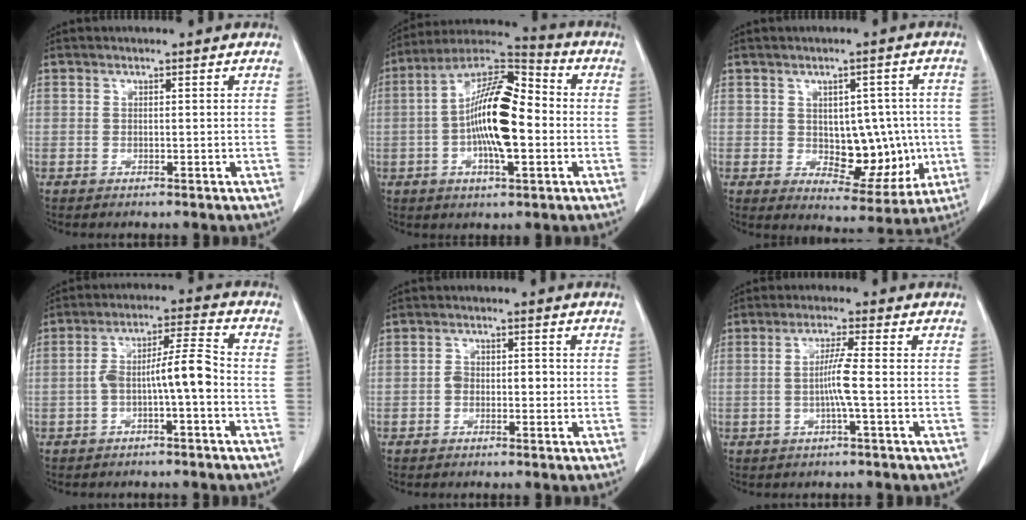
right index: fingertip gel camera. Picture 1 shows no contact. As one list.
[{"total": 15.1, "force": [-1.1, 4.4, 14.4], "torque": [-0.269, 0.020, -0.023]}, {"total": 10.1, "force": [-0.6, 5.8, 8.3], "torque": [-0.095, 0.011, 0.009]}, {"total": 7.5, "force": [-1.9, 0.9, 7.2], "torque": [-0.129, 0.030, -0.033]}, {"total": 2.7, "force": [-0.6, 1.8, 2.0], "torque": [-0.031, 0.016, -0.011]}, {"total": 4.5, "force": [-0.7, -0.6, 4.4], "torque": [-0.089, 0.000, -0.016]}]